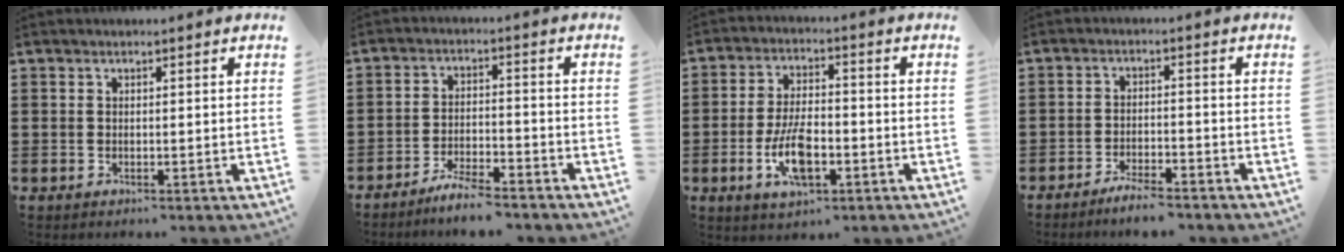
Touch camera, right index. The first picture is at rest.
{"total": 4.7, "force": [-4.5, 0.0, 1.3], "torque": [-0.032, 0.002, -0.091]}
{"total": 8.3, "force": [-2.7, 3.7, 7.0], "torque": [-0.155, -0.005, -0.053]}
{"total": 3.6, "force": [-3.5, 0.1, 1.0], "torque": [-0.020, 0.006, -0.070]}